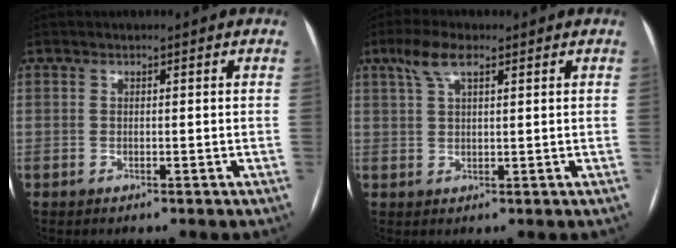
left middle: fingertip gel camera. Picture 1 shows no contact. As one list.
[{"total": 4.6, "force": [2.7, 1.2, 3.5], "torque": [-0.081, 0.019, 0.056]}]